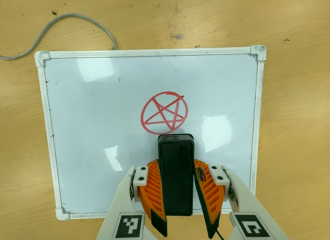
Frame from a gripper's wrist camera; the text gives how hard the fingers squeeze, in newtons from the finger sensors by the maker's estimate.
{"total": 9.1, "left": 7.4, "right": 10.8}